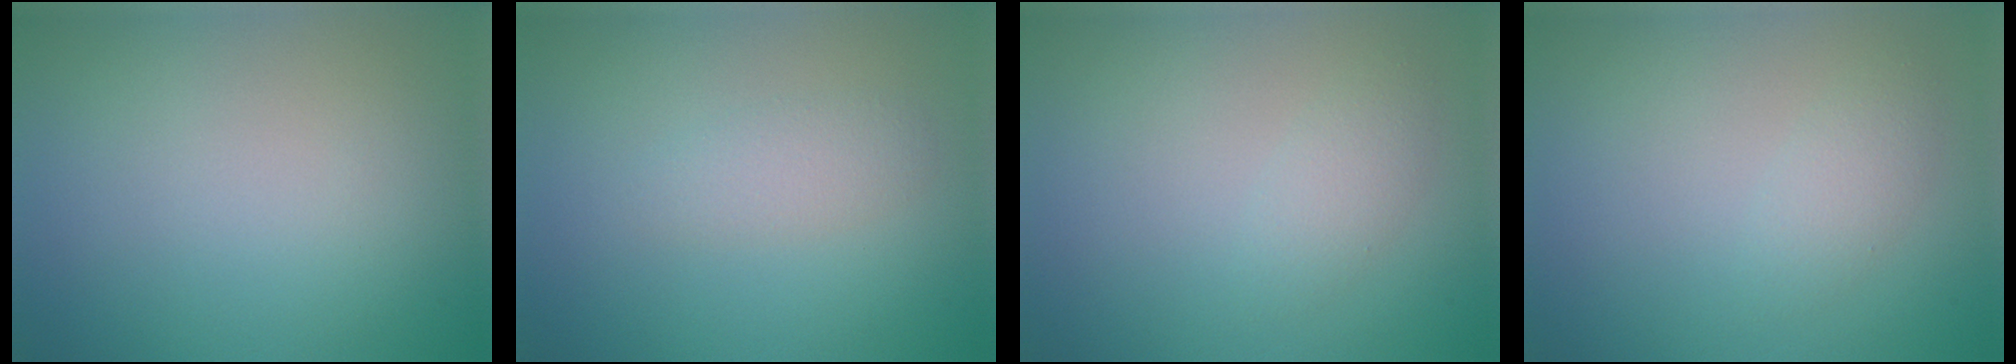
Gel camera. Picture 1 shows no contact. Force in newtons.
{"total": 1.6, "press": 1.6, "slide": 0.1}
{"total": 1.5, "press": 1.5, "slide": 0.1}
{"total": 1.5, "press": 1.5, "slide": 0.1}